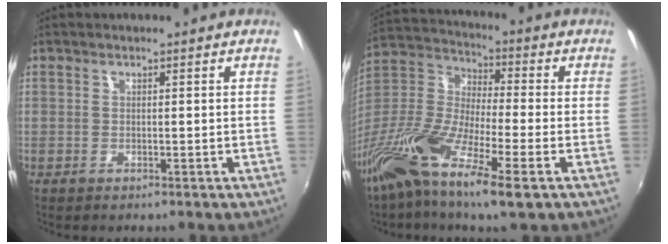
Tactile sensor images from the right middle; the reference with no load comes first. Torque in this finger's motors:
{"motor_torque": [1.04, -1.05, 0.58, 0.21]}